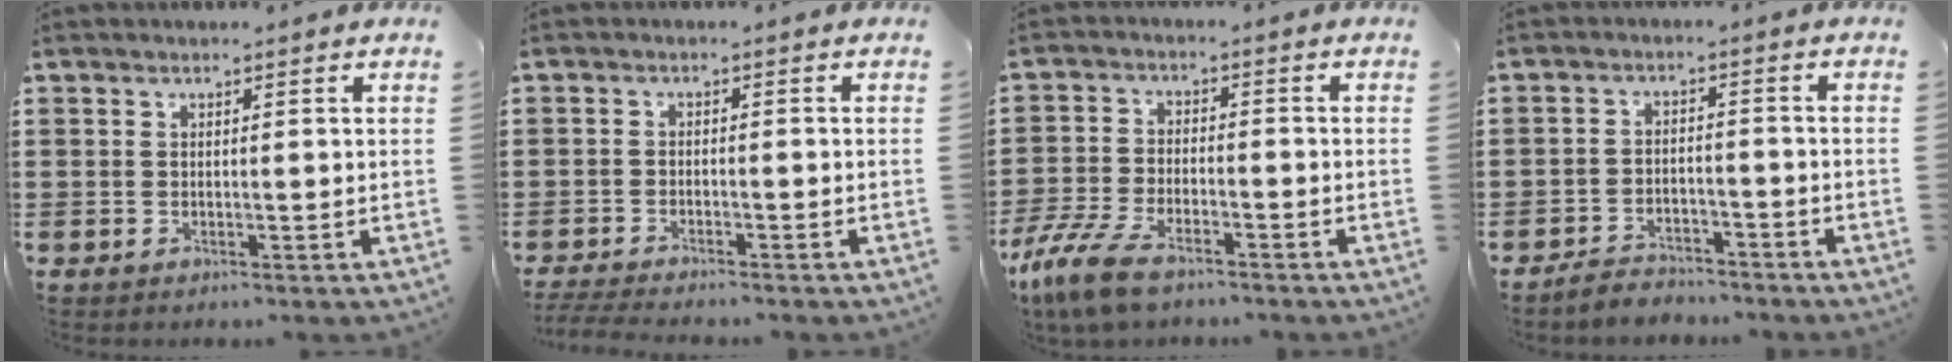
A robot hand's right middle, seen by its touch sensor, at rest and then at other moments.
{"total": 2.6, "force": [-2.5, 0.0, 0.6], "torque": [-0.025, -0.005, -0.057]}
{"total": 7.9, "force": [-5.8, 2.6, 4.6], "torque": [-0.118, -0.001, -0.116]}
{"total": 3.5, "force": [-3.5, 0.6, -0.1], "torque": [-0.006, 0.004, -0.074]}